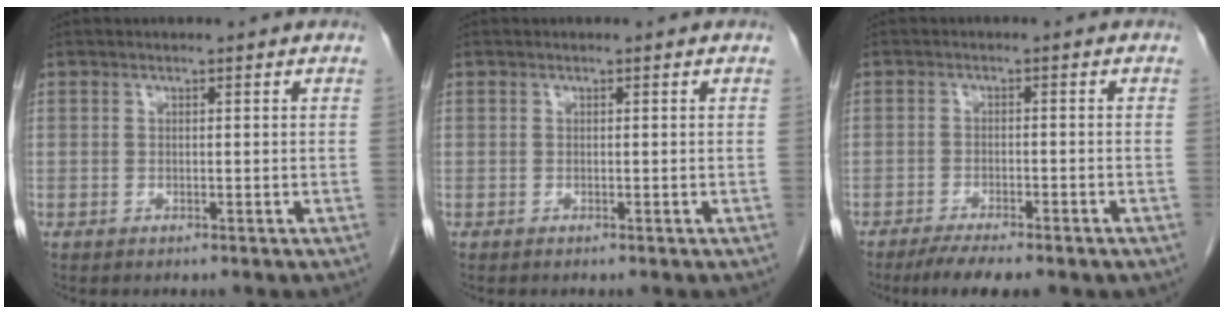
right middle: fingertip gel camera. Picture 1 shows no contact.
{"total": 0.0}
{"total": 6.3, "force": [-4.8, 1.0, 3.9], "torque": [-0.059, -0.011, -0.070]}